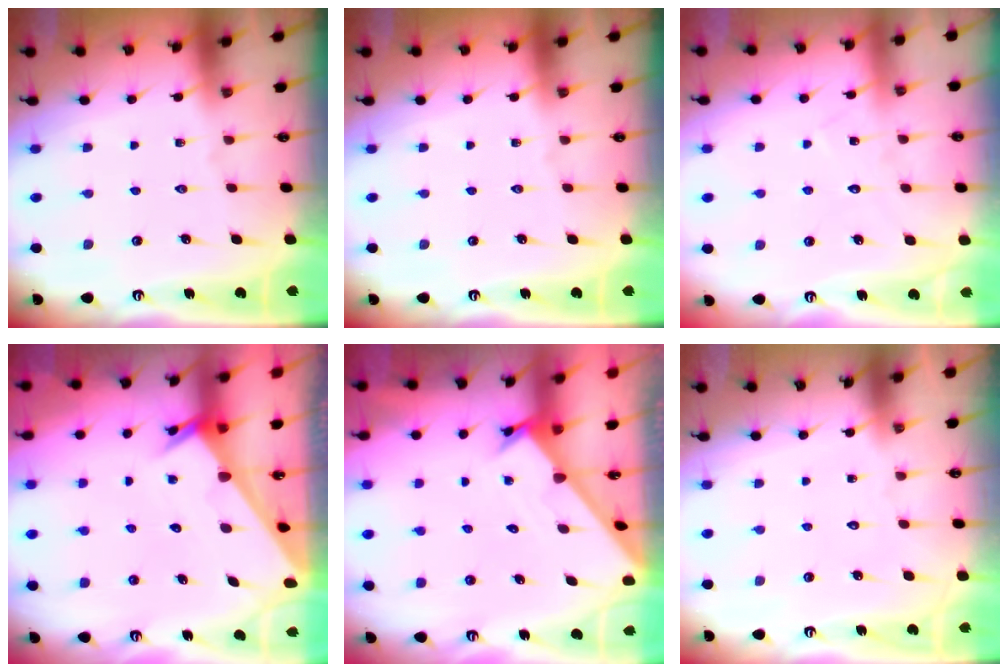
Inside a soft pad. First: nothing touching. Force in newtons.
{"total": 0.0}
{"total": 6.4, "press": 6.4, "slide": 0.1}
{"total": 1.8, "press": 1.8, "slide": 0.1}
{"total": 1.6, "press": 1.5, "slide": 0.1}
{"total": 1.6, "press": 1.6, "slide": 0.1}